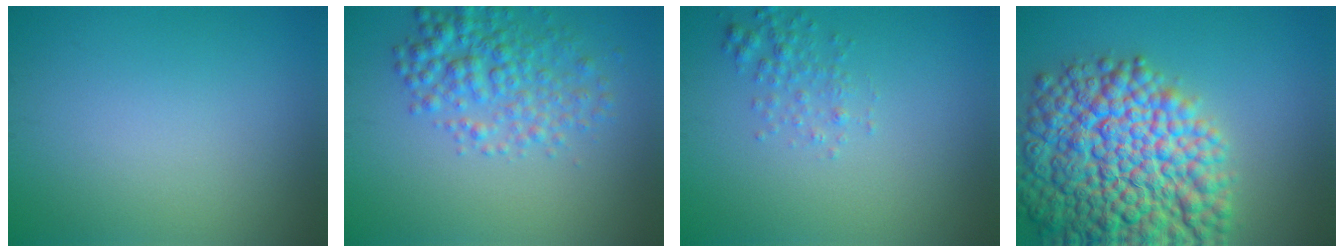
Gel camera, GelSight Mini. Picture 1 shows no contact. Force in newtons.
{"total": 4.3, "press": 4.3, "slide": 0.2}
{"total": 1.6, "press": 1.6, "slide": 0.1}
{"total": 15.3, "press": 15.3, "slide": 0.5}